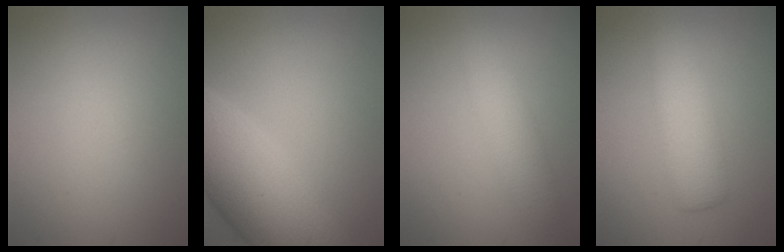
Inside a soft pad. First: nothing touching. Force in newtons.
{"total": 9.4, "press": 9.4, "slide": 0.3}
{"total": 3.3, "press": 3.3, "slide": 0.1}
{"total": 4.2, "press": 4.2, "slide": 0.1}